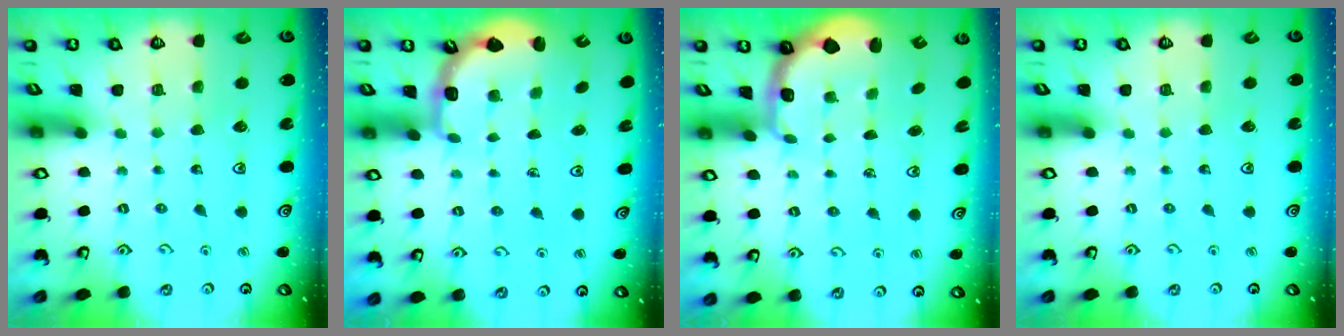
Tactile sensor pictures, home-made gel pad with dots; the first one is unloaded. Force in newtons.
{"total": 3.3, "press": 2.3, "slide": 2.3}
{"total": 2.3, "press": 1.2, "slide": 1.9}
{"total": 0.0}